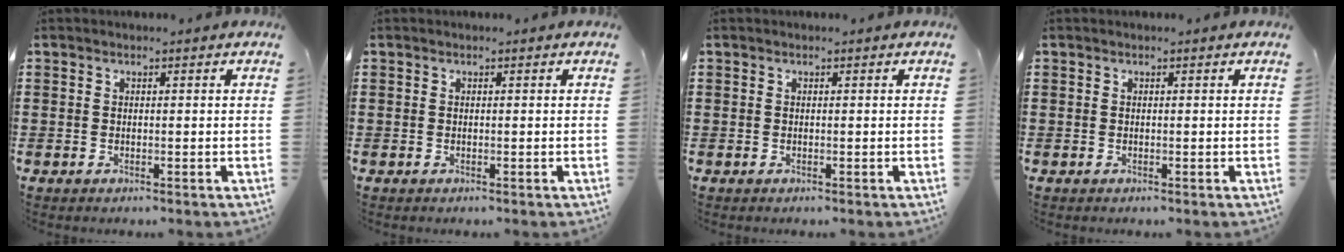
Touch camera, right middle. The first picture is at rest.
{"total": 0.0}
{"total": 0.0}
{"total": 0.0}